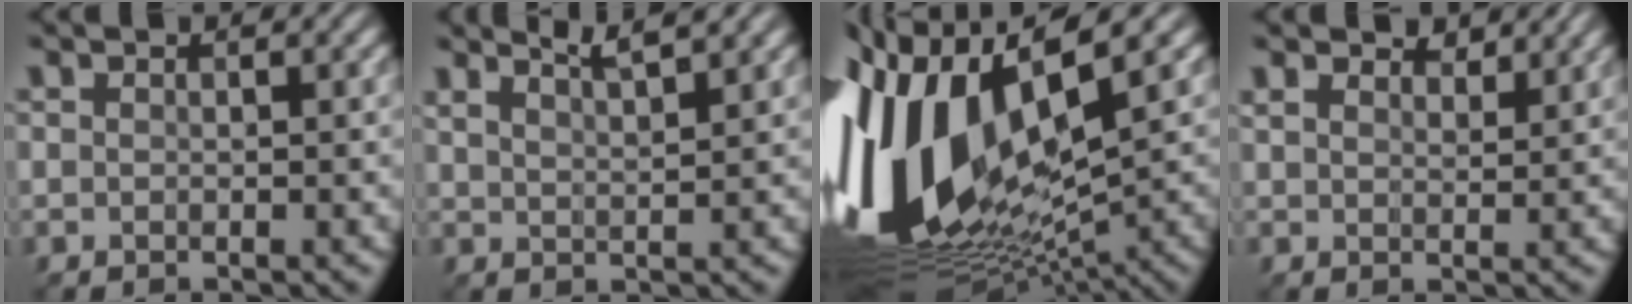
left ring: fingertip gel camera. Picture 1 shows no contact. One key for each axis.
{"total": 3.4, "fx": 2.9, "fy": 0.5, "fz": 1.8, "tx": -0.007, "ty": 0.017, "tz": 0.031}
{"total": 16.9, "fx": 1.8, "fy": 8.6, "fz": 14.5, "tx": -0.332, "ty": 0.008, "tz": 0.038}
{"total": 3.4, "fx": 3.1, "fy": 0.9, "fz": 1.1, "tx": -0.027, "ty": 0.003, "tz": 0.044}